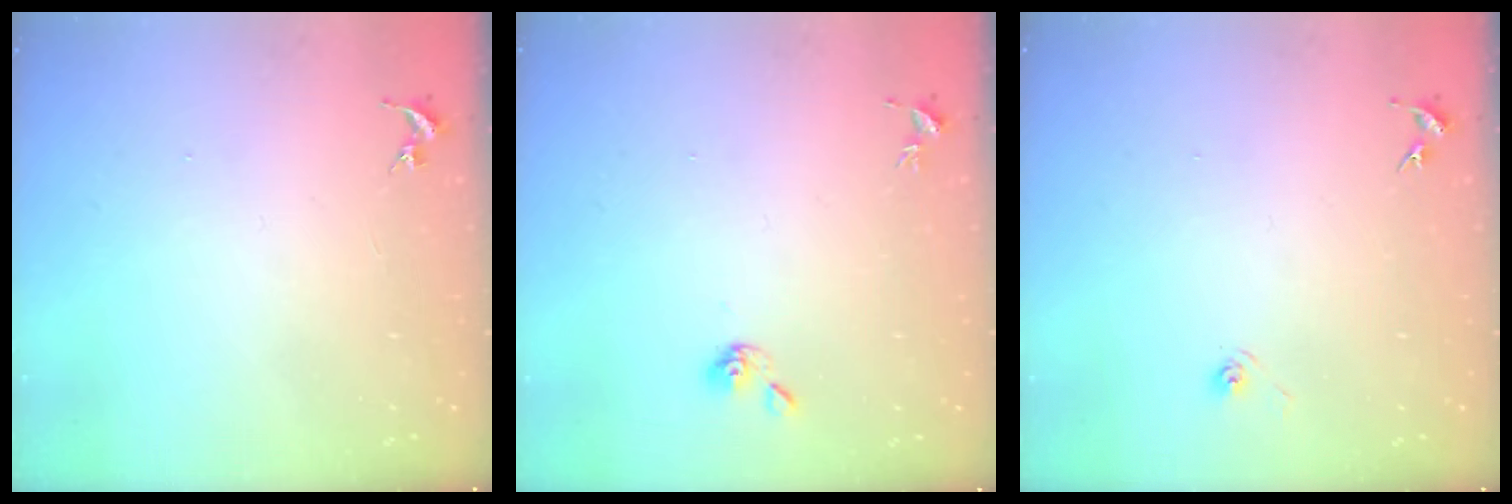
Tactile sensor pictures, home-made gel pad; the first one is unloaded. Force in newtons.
{"total": 5.2, "press": 5.1, "slide": 0.6}
{"total": 3.2, "press": 2.6, "slide": 1.8}